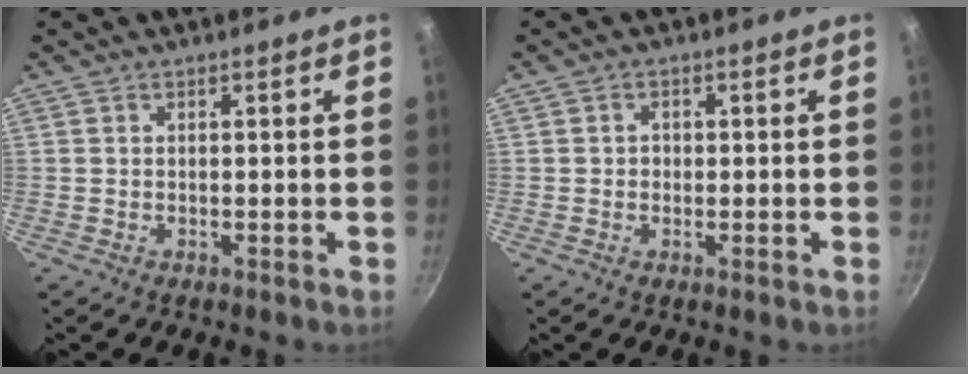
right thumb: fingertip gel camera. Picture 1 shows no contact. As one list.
[{"total": 1.5, "force": [-0.1, 1.3, 0.6], "torque": [-0.005, 0.002, -0.004]}]